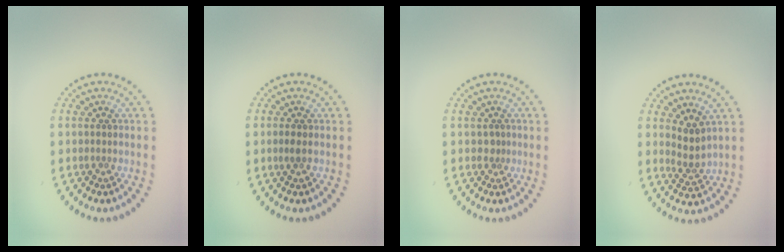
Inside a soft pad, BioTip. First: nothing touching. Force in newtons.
{"total": 0.8, "press": 0.8, "slide": 0.3}
{"total": 1.0, "press": 0.6, "slide": 0.8}
{"total": 2.1, "press": 1.6, "slide": 1.4}